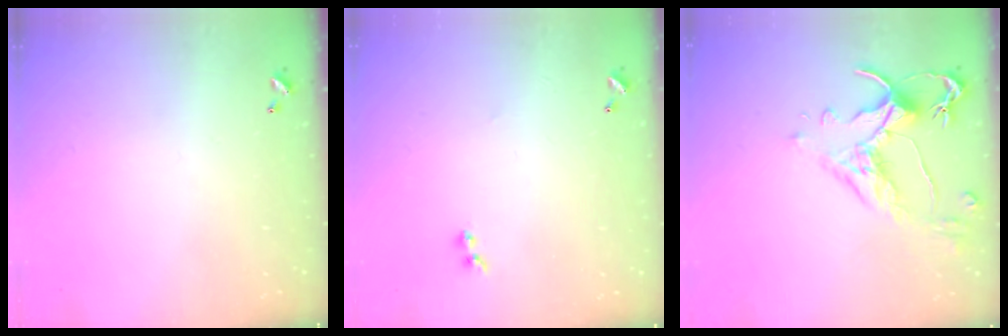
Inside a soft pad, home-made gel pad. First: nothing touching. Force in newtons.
{"total": 1.9, "press": 1.7, "slide": 0.9}
{"total": 2.6, "press": 2.2, "slide": 1.3}